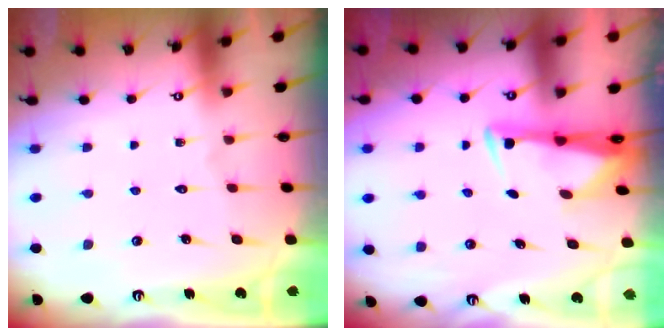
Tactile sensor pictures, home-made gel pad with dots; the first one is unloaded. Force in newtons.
{"total": 3.1, "press": 3.0, "slide": 0.9}